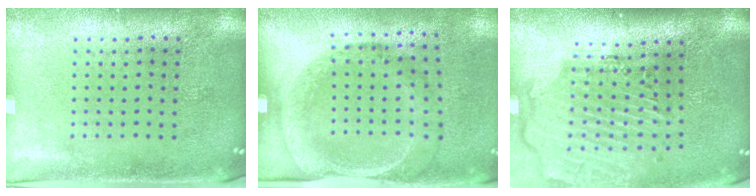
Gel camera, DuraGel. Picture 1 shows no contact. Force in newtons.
{"total": 1.8, "press": 1.1, "slide": 1.4}
{"total": 2.8, "press": 2.3, "slide": 1.7}